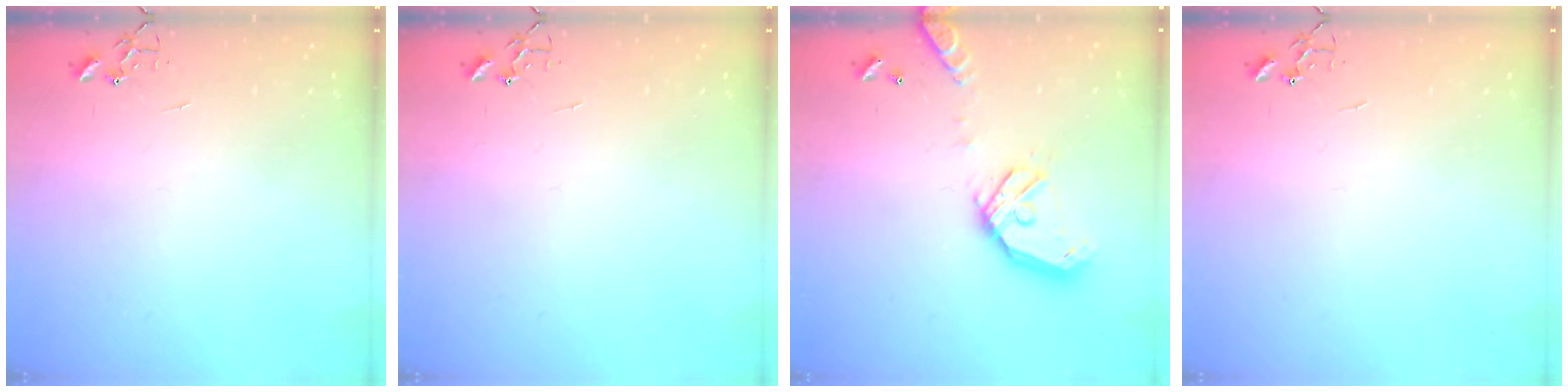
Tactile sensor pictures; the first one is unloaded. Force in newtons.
{"total": 0.0}
{"total": 16.2, "press": 16.0, "slide": 2.7}
{"total": 0.0}